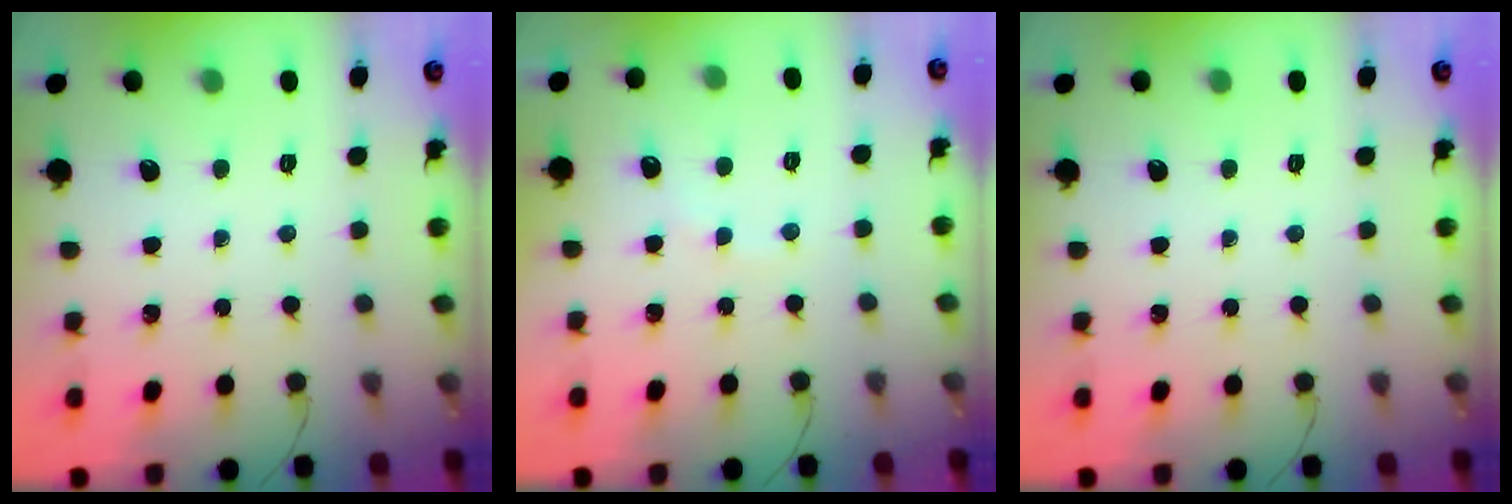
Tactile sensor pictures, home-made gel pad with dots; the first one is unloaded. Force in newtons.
{"total": 5.6, "press": 5.5, "slide": 1.1}
{"total": 0.0}